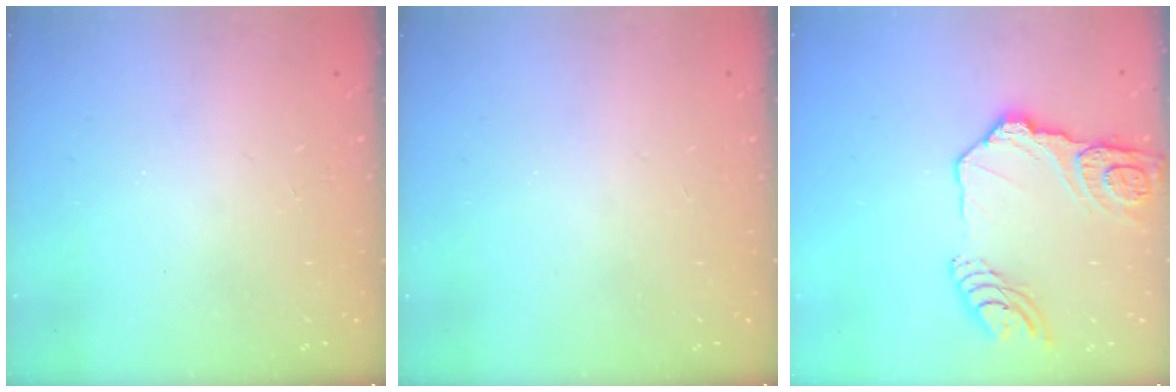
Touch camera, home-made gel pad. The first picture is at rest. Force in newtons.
{"total": 0.0}
{"total": 15.9, "press": 15.8, "slide": 1.8}